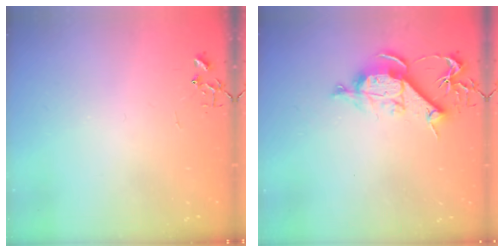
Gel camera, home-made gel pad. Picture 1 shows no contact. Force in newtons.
{"total": 9.9, "press": 9.9, "slide": 0.6}